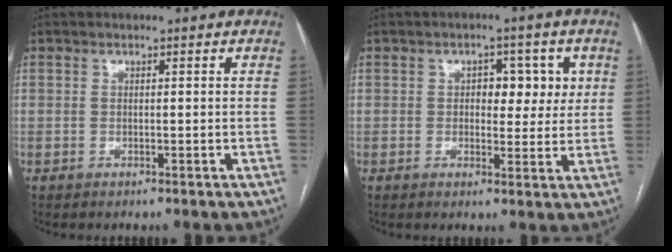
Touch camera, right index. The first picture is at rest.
{"total": 5.7, "force": [1.3, 3.4, 4.4], "torque": [-0.043, 0.013, 0.018]}